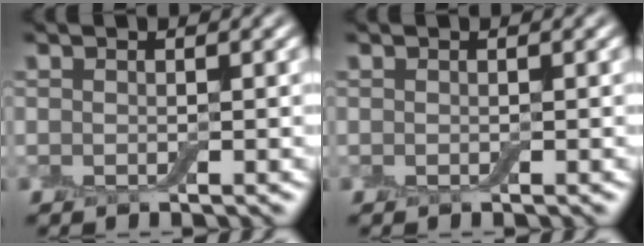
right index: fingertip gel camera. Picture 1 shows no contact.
{"total": 0.0}